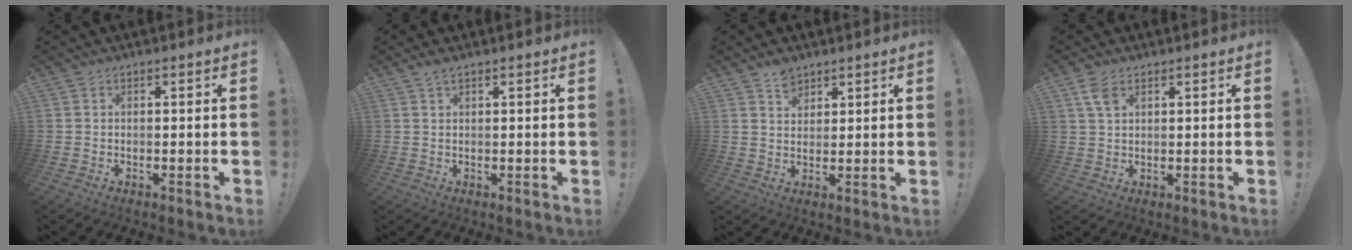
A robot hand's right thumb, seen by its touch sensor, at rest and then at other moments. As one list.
[{"total": 1.9, "force": [1.3, 0.5, 1.3], "torque": [-0.022, -0.002, 0.022]}, {"total": 4.7, "force": [3.6, 2.7, 1.4], "torque": [-0.010, -0.021, 0.065]}, {"total": 4.5, "force": [2.3, 2.3, 3.1], "torque": [-0.060, -0.003, 0.045]}]